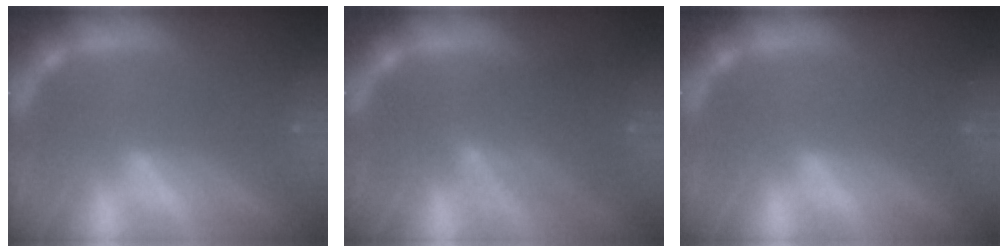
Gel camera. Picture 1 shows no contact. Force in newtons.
{"total": 5.1}
{"total": 0.0}